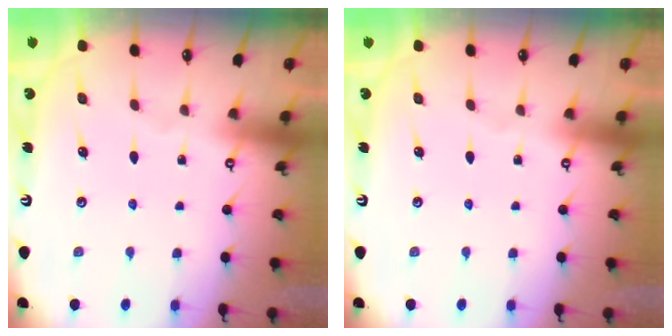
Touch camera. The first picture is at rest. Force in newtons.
{"total": 0.0}